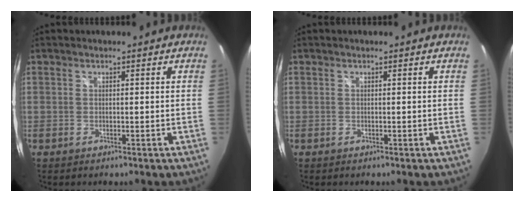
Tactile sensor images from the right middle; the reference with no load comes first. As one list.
[{"total": 0.0}]